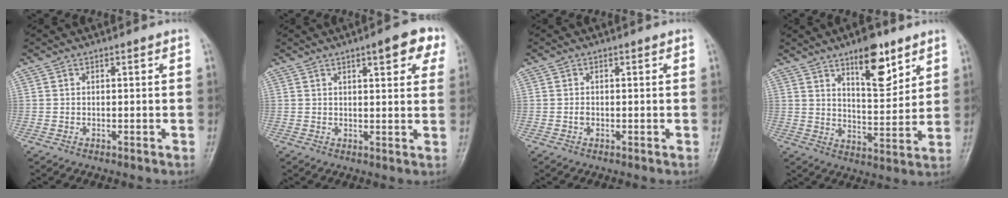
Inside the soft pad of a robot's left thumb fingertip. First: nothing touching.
{"total": 7.7, "force": [4.0, 2.4, 6.1], "torque": [-0.052, -0.006, 0.044]}
{"total": 0.8, "force": [-0.1, 0.6, 0.6], "torque": [-0.008, 0.000, -0.004]}
{"total": 14.6, "force": [9.4, 5.5, 9.8], "torque": [-0.118, -0.070, 0.163]}